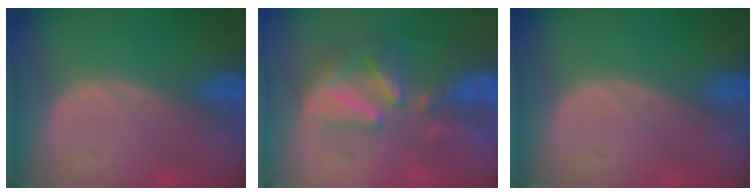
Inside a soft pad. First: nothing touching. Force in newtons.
{"total": 7.8, "press": 7.6, "slide": 1.4}
{"total": 0.0}